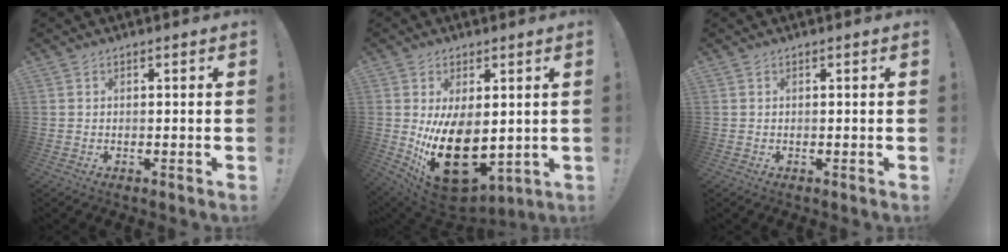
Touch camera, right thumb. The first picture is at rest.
{"total": 19.5, "force": [-1.9, 11.5, 15.6], "torque": [-0.272, -0.012, -0.014]}
{"total": 0.0}